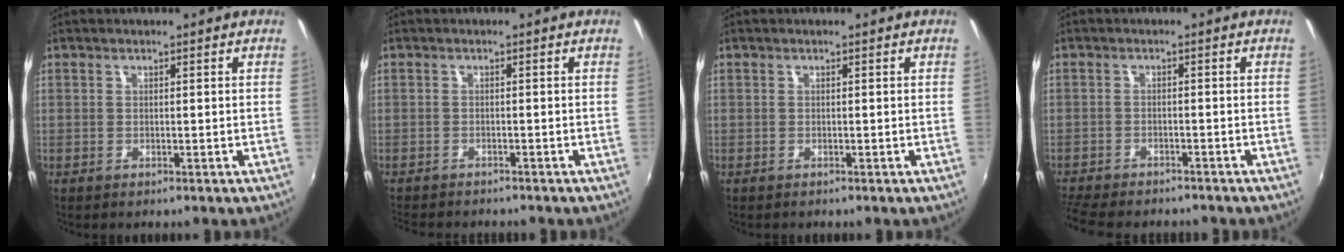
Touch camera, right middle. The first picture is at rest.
{"total": 5.7, "force": [-5.3, 1.2, 1.7], "torque": [-0.048, -0.017, -0.083]}
{"total": 0.0}
{"total": 10.3, "force": [-9.1, 2.8, 3.9], "torque": [-0.106, -0.021, -0.148]}